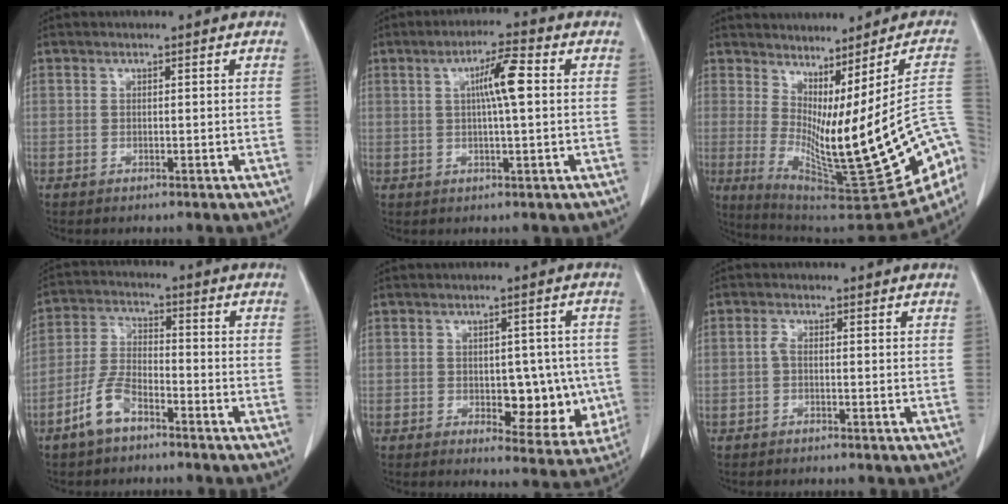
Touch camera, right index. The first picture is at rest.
{"total": 6.2, "force": [1.2, 0.4, 6.0], "torque": [-0.104, 0.007, 0.019]}
{"total": 24.4, "force": [-5.6, 3.9, 23.5], "torque": [-0.269, -0.028, -0.067]}
{"total": 6.7, "force": [-4.4, 2.8, 4.3], "torque": [-0.101, 0.006, -0.088]}
{"total": 9.2, "force": [-1.2, 4.9, 7.6], "torque": [-0.071, 0.007, -0.003]}
{"total": 1.2, "force": [-0.2, 0.5, 1.1], "torque": [-0.021, 0.003, -0.006]}